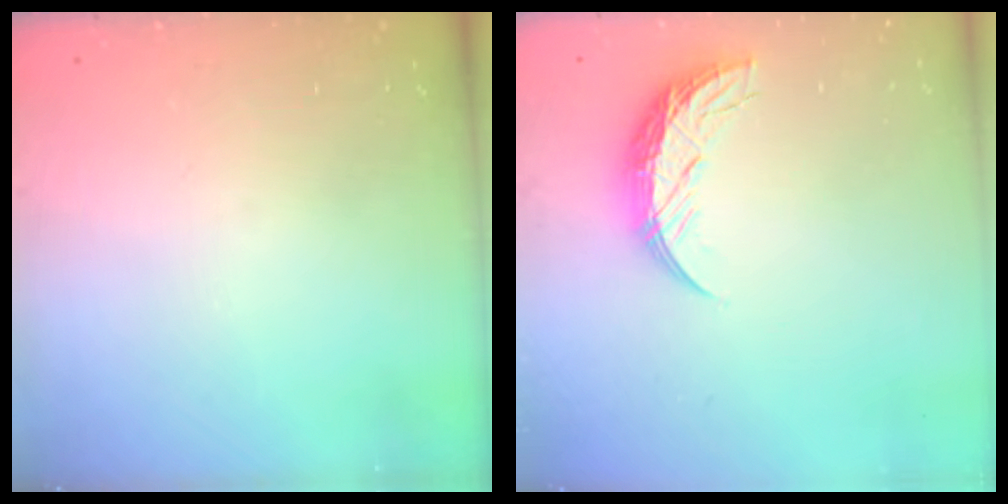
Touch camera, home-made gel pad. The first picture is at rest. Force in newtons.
{"total": 9.3, "press": 9.3, "slide": 0.7}